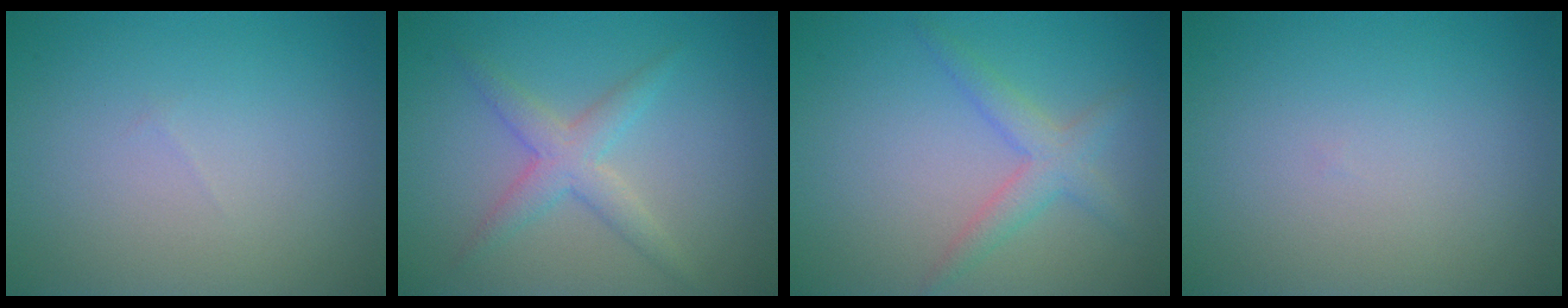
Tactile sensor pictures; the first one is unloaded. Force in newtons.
{"total": 2.9, "press": 2.9, "slide": 0.0}
{"total": 2.6, "press": 2.6, "slide": 0.1}
{"total": 0.0}